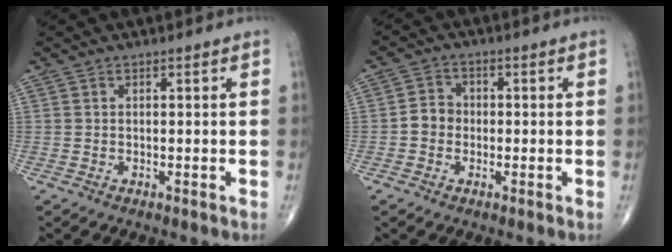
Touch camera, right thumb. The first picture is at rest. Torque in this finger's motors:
{"motor_torque": [0.44, 0.28, 0.59, -0.13, 0.00]}